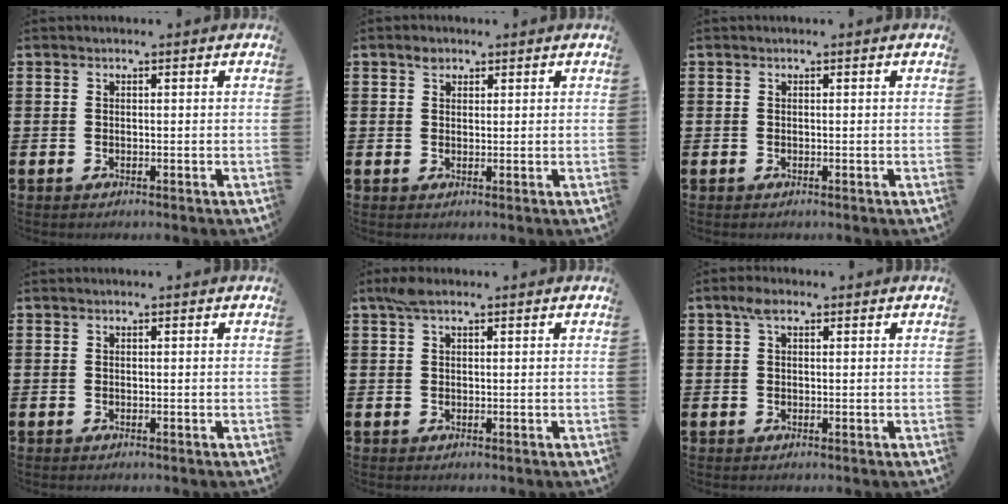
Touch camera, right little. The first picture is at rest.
{"total": 1.5, "force": [1.1, 0.9, 0.4], "torque": [0.014, -0.005, 0.016]}
{"total": 0.0}
{"total": 0.0}
{"total": 2.0, "force": [1.3, 0.7, 1.4], "torque": [-0.022, 0.002, 0.021]}
{"total": 2.2, "force": [1.1, 1.1, 1.6], "torque": [-0.018, 0.002, 0.015]}